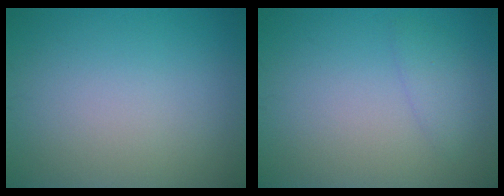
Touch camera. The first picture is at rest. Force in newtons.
{"total": 1.5, "press": 1.5, "slide": 0.2}